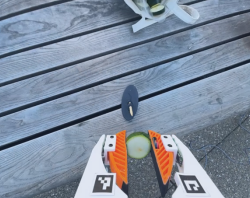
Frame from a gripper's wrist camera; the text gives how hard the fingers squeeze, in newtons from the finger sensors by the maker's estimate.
{"total": 10.4, "left": 10.6, "right": 10.2}